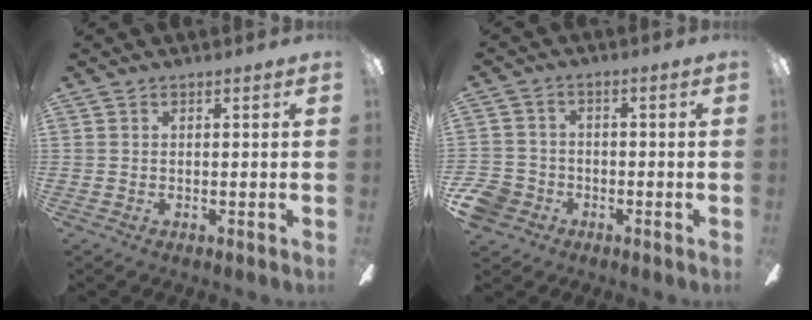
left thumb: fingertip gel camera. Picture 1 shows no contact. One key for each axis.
{"total": 6.7, "fx": -3.2, "fy": 5.4, "fz": 2.3, "tx": -0.068, "ty": 0.023, "tz": -0.063}